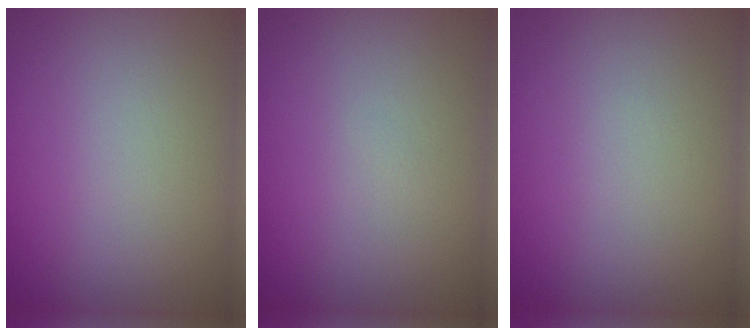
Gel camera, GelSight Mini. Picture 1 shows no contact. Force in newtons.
{"total": 0.0}
{"total": 0.0}